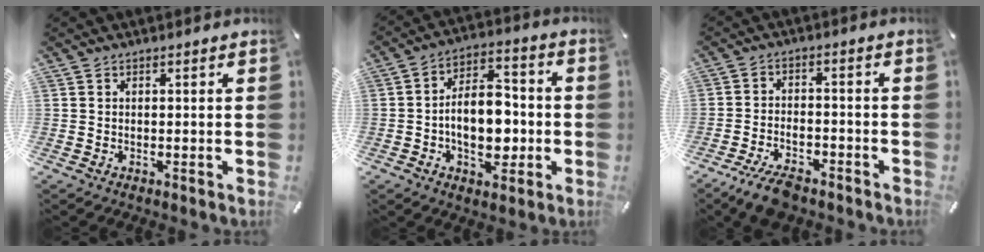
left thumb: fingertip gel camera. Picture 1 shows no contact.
{"total": 12.7, "force": [-2.6, 8.2, 9.4], "torque": [-0.142, 0.010, -0.043]}
{"total": 6.8, "force": [-5.3, 2.6, 3.4], "torque": [-0.066, 0.024, -0.098]}